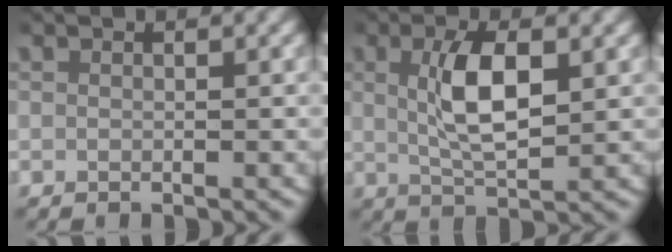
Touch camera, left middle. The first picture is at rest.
{"total": 4.7, "force": [0.8, 1.5, 4.4], "torque": [-0.083, -0.006, 0.018]}